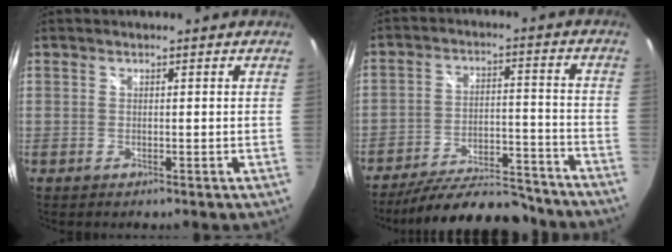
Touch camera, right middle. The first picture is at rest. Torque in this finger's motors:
{"motor_torque": [0.83, -1.31, -0.03, 0.00]}